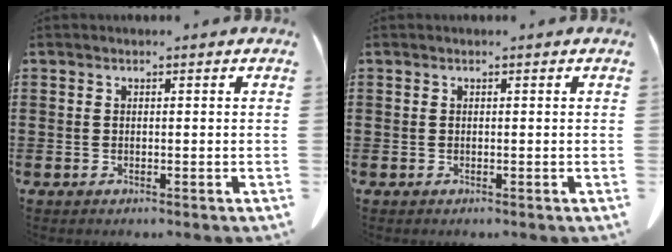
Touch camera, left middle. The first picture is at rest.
{"total": 0.0}